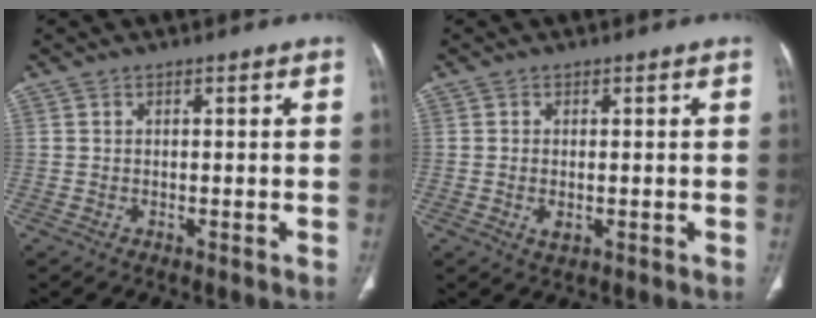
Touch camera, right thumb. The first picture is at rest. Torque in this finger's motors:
{"motor_torque": [-0.31, 0.18, -0.19, 0.13, 0.06]}